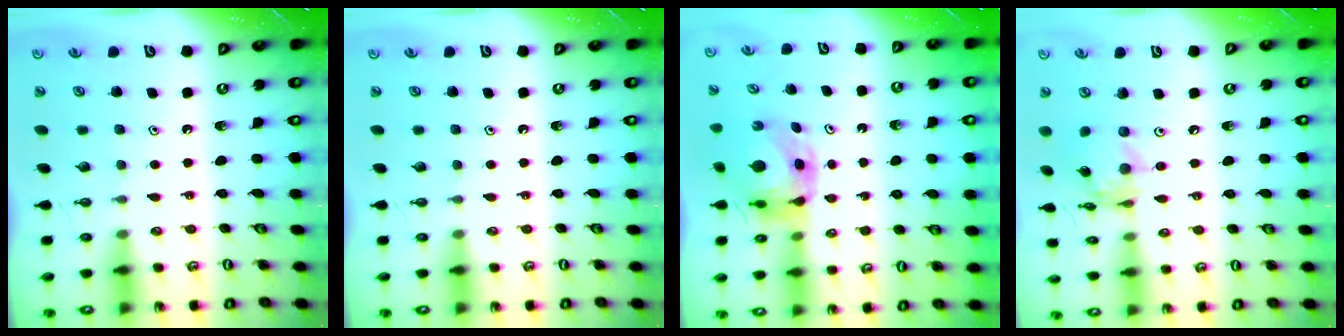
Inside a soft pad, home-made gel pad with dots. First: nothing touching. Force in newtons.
{"total": 0.0}
{"total": 6.6, "press": 6.6, "slide": 0.6}
{"total": 10.4, "press": 10.4, "slide": 0.9}